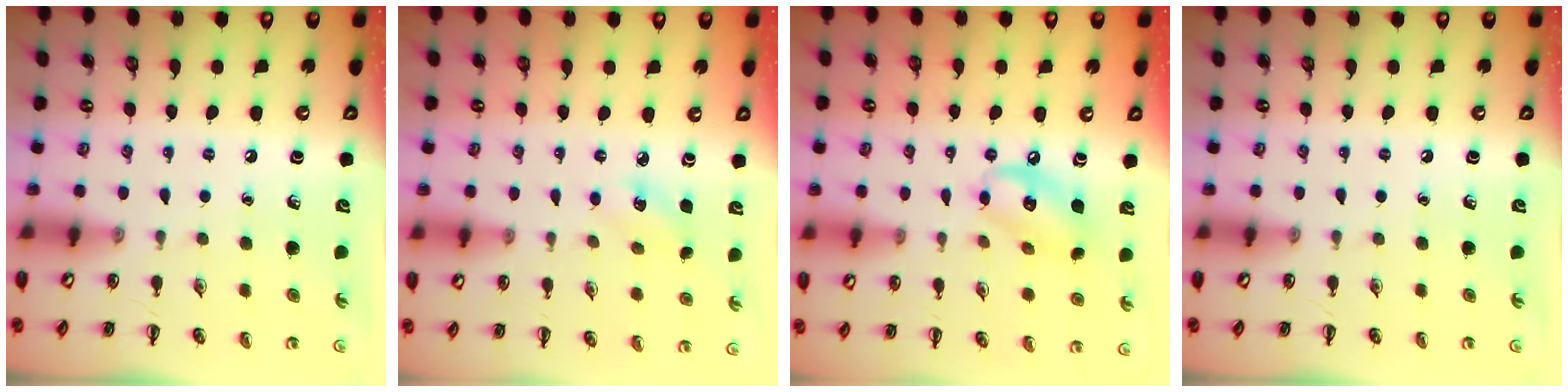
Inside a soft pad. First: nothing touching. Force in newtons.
{"total": 3.9, "press": 3.8, "slide": 1.0}
{"total": 10.3, "press": 10.1, "slide": 1.9}
{"total": 0.0}